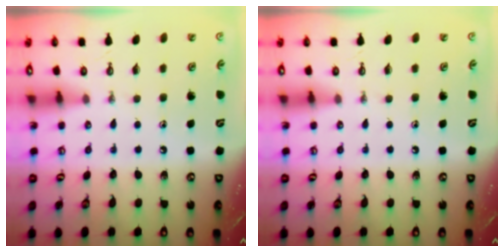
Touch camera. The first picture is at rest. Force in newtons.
{"total": 0.0}